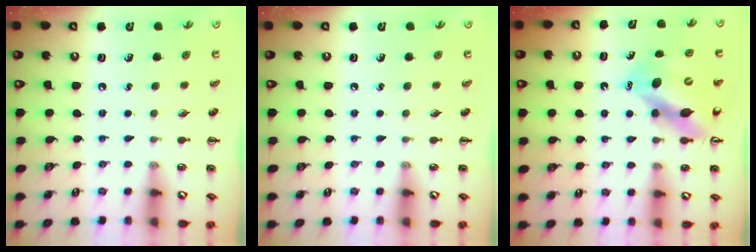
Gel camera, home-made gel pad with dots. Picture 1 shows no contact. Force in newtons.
{"total": 0.0}
{"total": 12.2, "press": 11.6, "slide": 3.9}